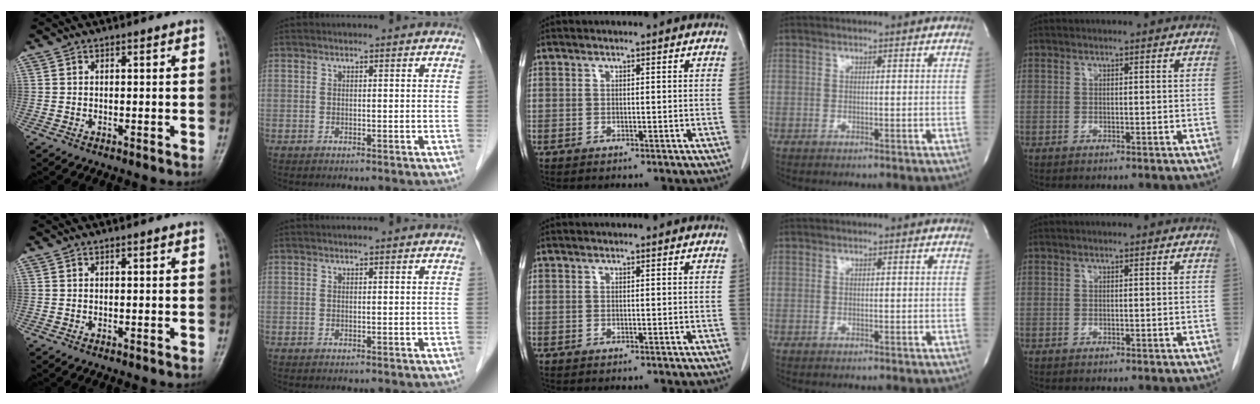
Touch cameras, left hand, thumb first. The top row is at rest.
{}